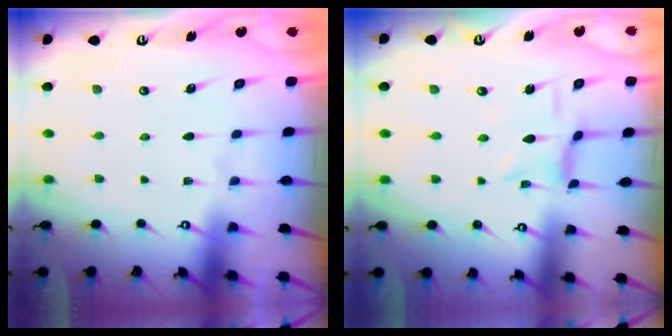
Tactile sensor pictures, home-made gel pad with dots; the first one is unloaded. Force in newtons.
{"total": 0.8, "press": 0.7, "slide": 0.3}